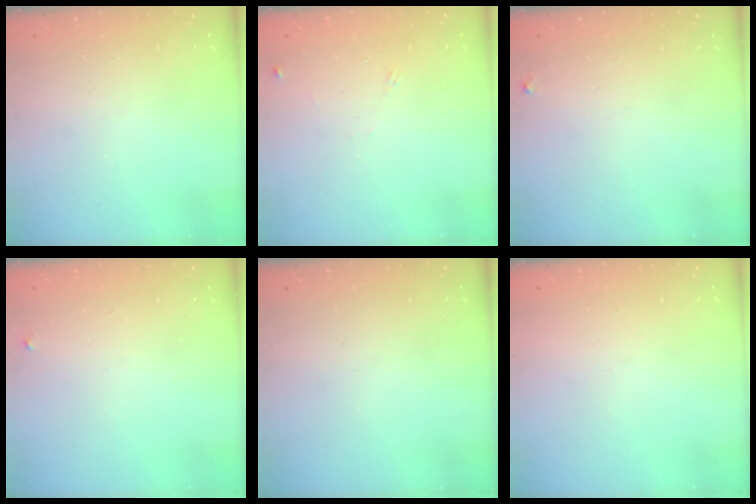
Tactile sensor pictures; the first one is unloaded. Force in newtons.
{"total": 5.7, "press": 5.6, "slide": 0.7}
{"total": 2.3, "press": 2.3, "slide": 0.2}
{"total": 2.1, "press": 2.1, "slide": 0.1}
{"total": 0.0}
{"total": 1.5, "press": 1.5, "slide": 0.1}